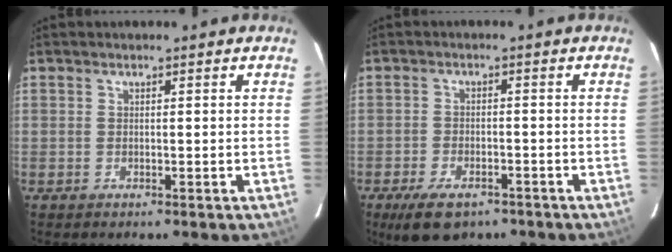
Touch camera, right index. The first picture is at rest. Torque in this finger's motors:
{"motor_torque": [0.78, -0.67, 0.32, 0.04]}